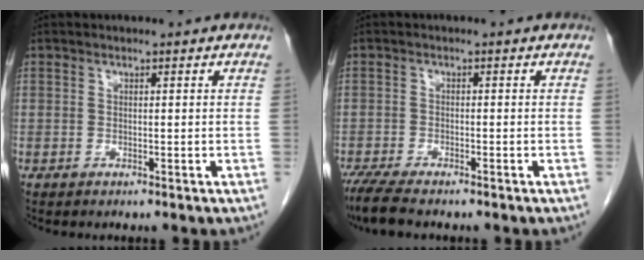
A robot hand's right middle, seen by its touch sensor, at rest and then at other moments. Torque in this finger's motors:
{"motor_torque": [0.55, -0.45, 0.03, 0.04]}